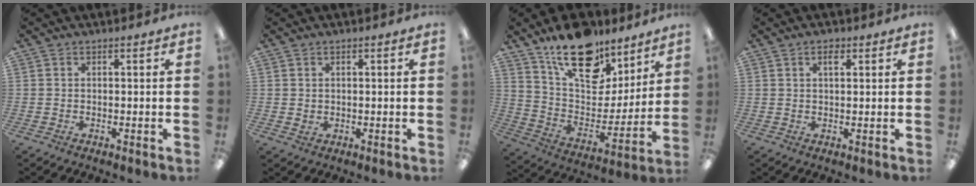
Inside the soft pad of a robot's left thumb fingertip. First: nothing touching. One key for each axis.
{"total": 1.2, "fx": 0.6, "fy": 0.9, "fz": 0.3, "tx": 0.001, "ty": 0.001, "tz": 0.008}
{"total": 20.4, "fx": 15.0, "fy": 10.1, "fz": 9.3, "tx": -0.153, "ty": -0.102, "tz": 0.269}
{"total": 2.5, "fx": 1.4, "fy": 1.1, "fz": 1.7, "tx": -0.030, "ty": 0.001, "tz": 0.022}